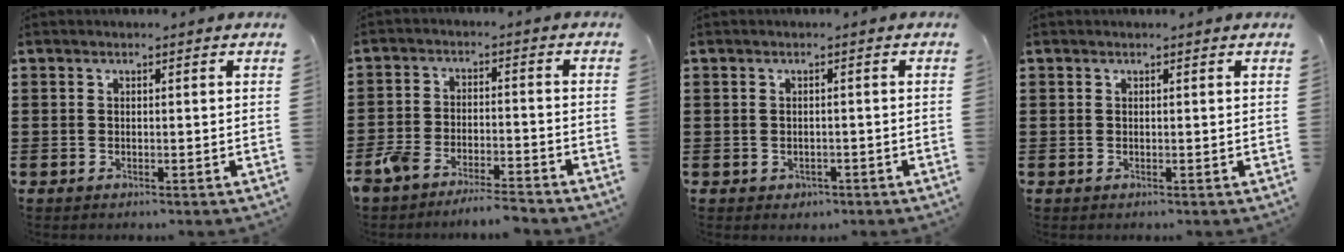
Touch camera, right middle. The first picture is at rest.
{"total": 5.5, "force": [-5.2, 0.8, 1.4], "torque": [-0.045, 0.000, -0.107]}
{"total": 0.7, "force": [-0.4, 0.5, 0.0], "torque": [-0.003, 0.000, -0.011]}
{"total": 0.0}